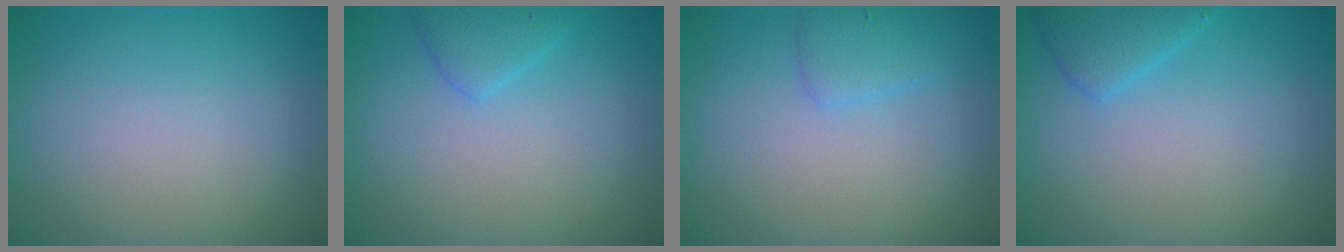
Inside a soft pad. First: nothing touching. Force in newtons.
{"total": 2.0, "press": 2.0, "slide": 0.1}
{"total": 1.9, "press": 1.9, "slide": 0.1}
{"total": 2.3, "press": 2.3, "slide": 0.1}